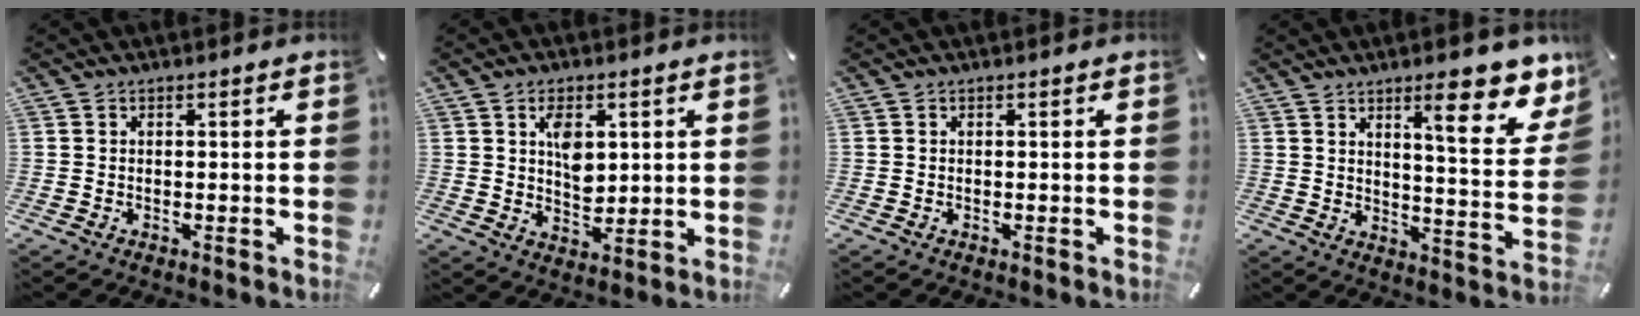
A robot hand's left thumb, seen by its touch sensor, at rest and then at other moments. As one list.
[{"total": 6.6, "force": [2.1, 4.3, 4.5], "torque": [-0.065, -0.005, 0.032]}, {"total": 0.0}, {"total": 14.0, "force": [9.2, 4.1, 9.7], "torque": [-0.122, -0.065, 0.147]}]